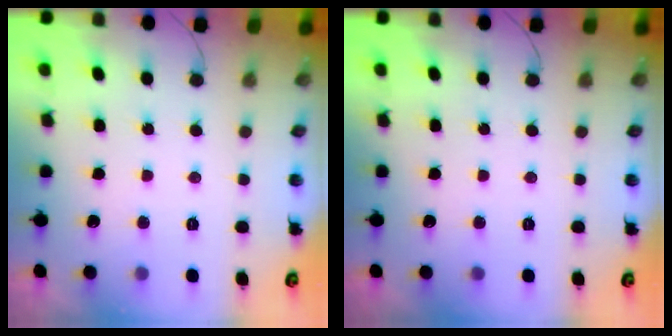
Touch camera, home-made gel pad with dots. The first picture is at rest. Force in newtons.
{"total": 0.0}